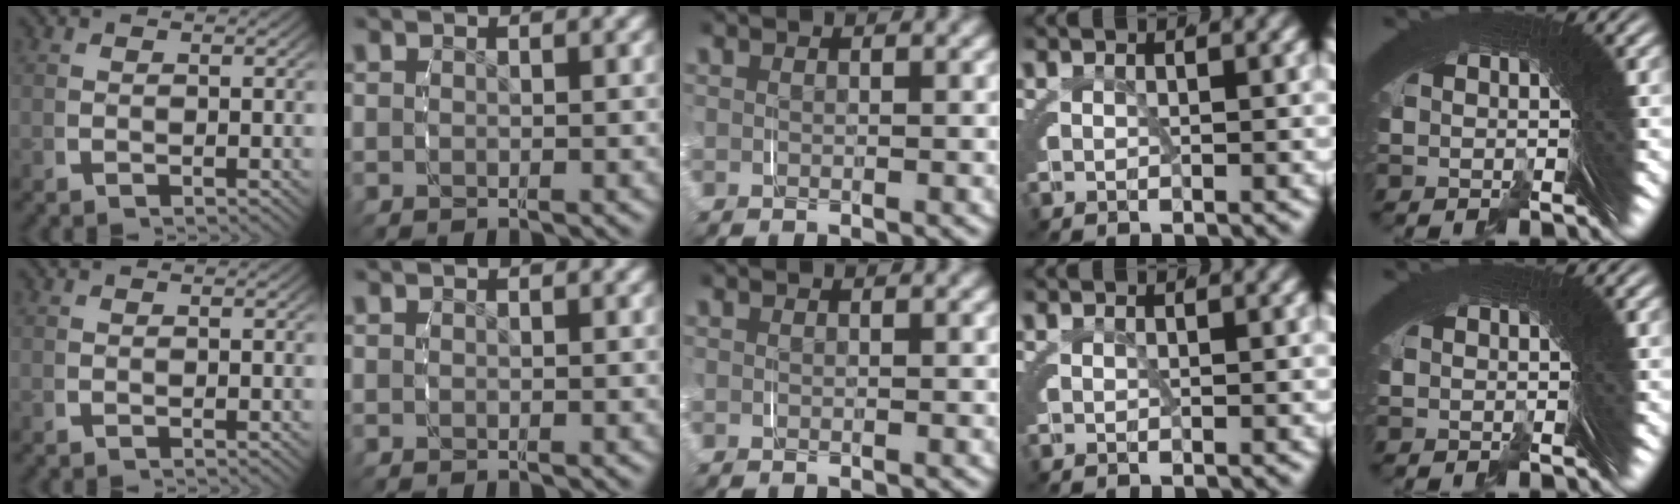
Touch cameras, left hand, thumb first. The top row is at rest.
{}